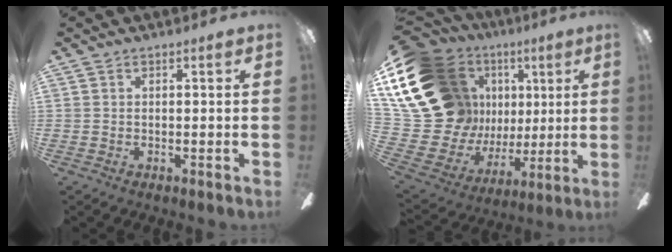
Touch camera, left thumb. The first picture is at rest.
{"total": 23.7, "force": [9.2, 18.4, 11.9], "torque": [-0.233, -0.063, 0.220]}